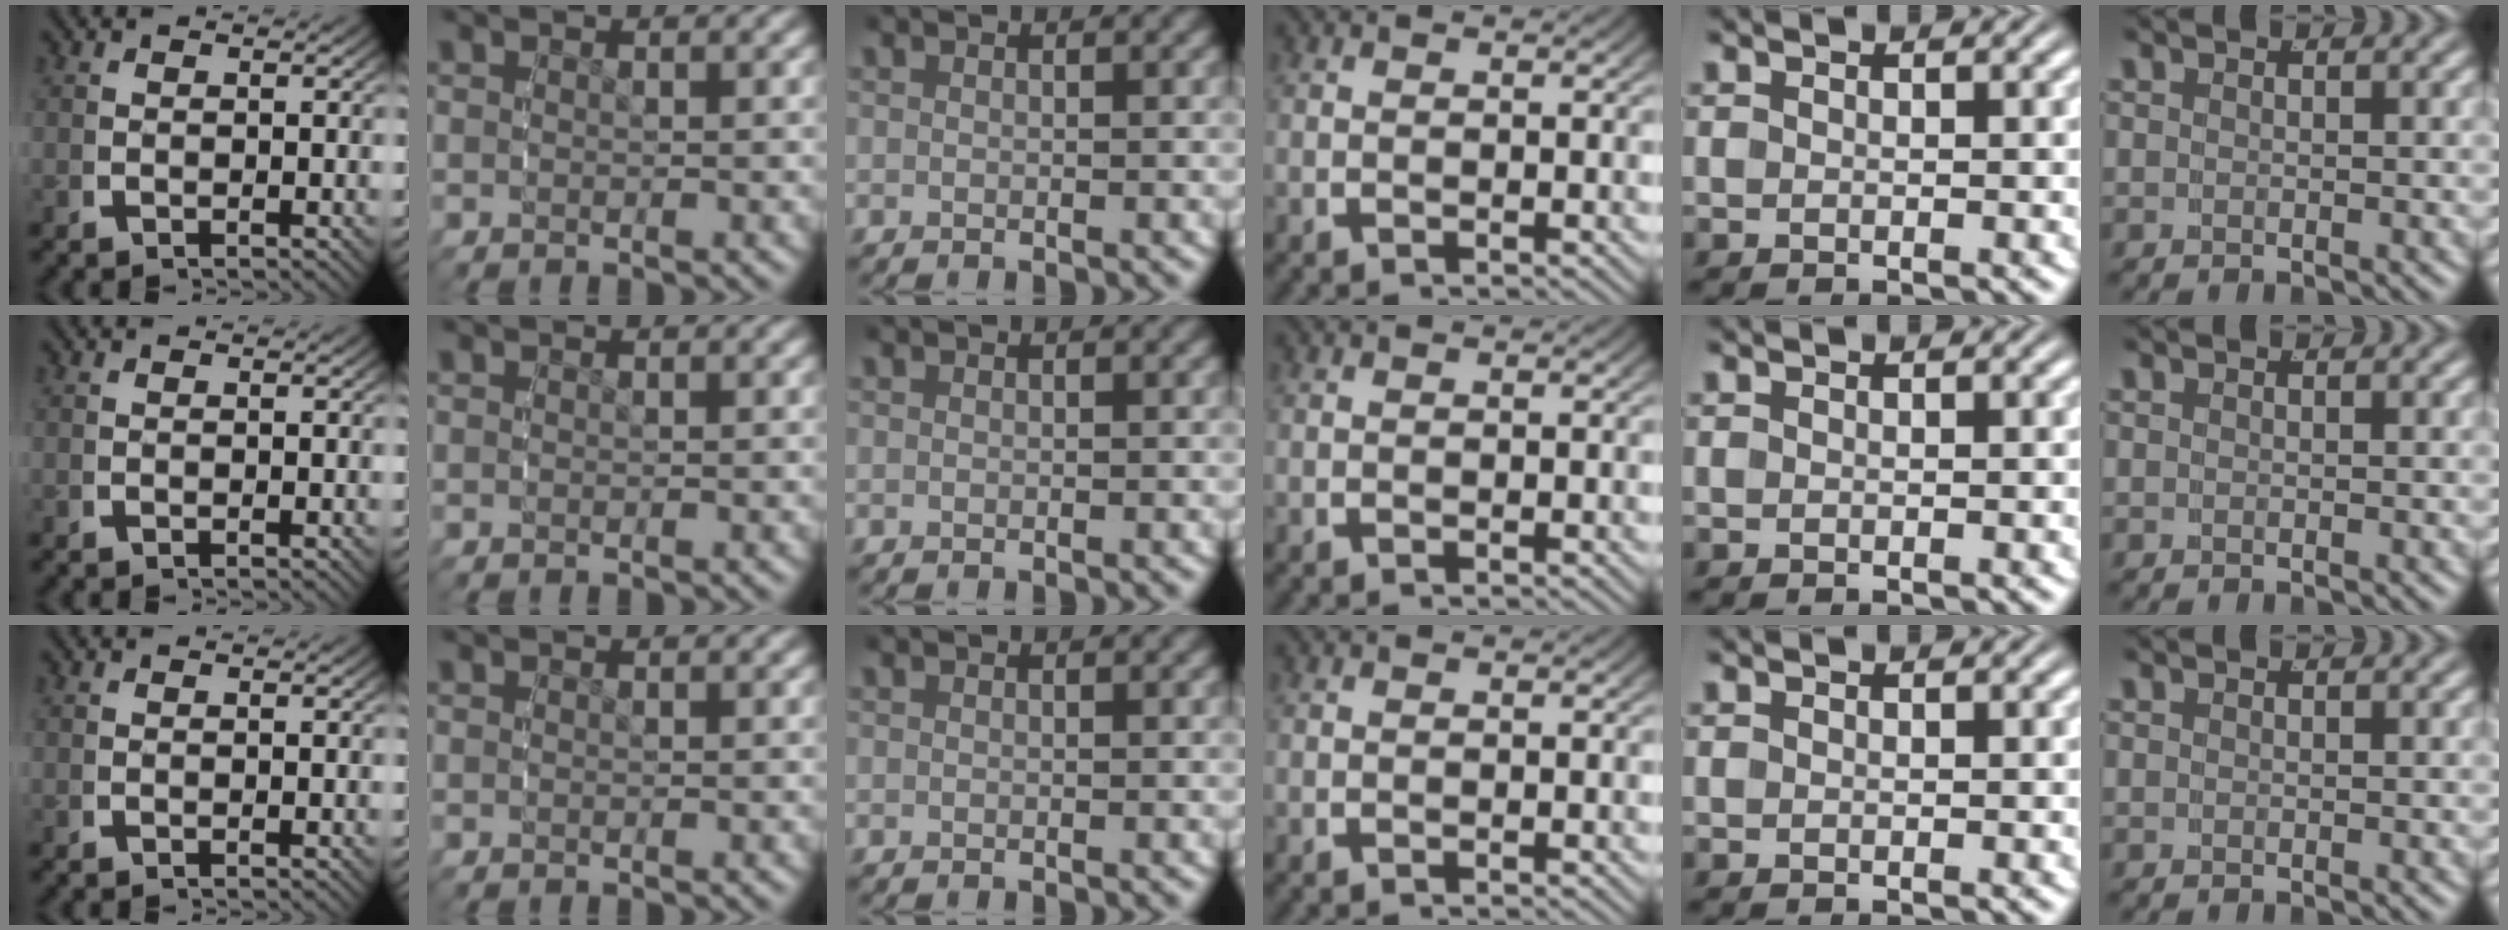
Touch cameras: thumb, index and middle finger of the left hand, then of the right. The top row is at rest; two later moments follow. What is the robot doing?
{"motion": "reach", "object": "pen bag"}